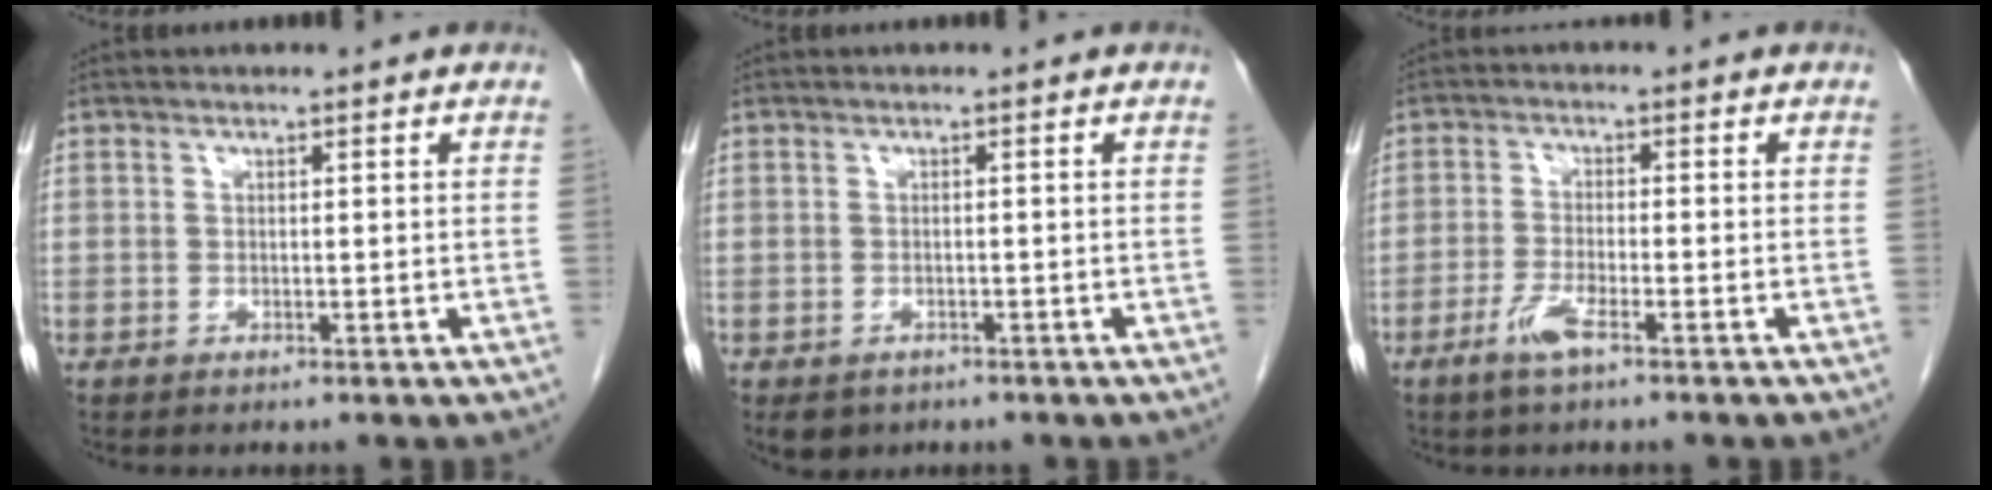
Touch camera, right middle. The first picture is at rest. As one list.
[{"total": 3.2, "force": [-2.3, 2.1, 0.8], "torque": [-0.015, -0.002, -0.029]}, {"total": 3.8, "force": [-2.5, 0.3, 2.9], "torque": [-0.064, -0.004, -0.051]}]